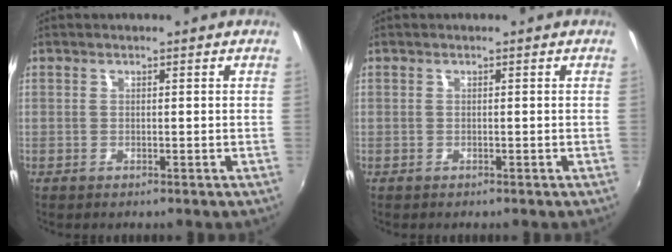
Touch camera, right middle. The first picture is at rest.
{"total": 0.0}